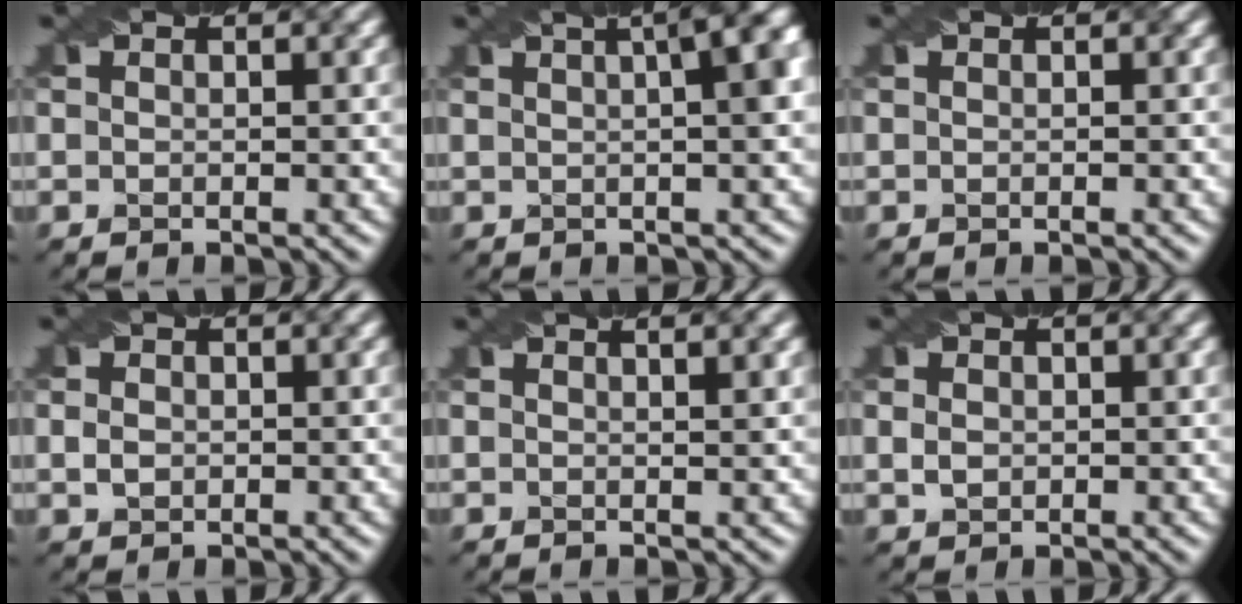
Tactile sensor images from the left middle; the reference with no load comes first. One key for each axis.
{"total": 9.2, "fx": 2.6, "fy": 3.9, "fz": 7.8, "tx": -0.039, "ty": 0.056, "tz": 0.005}
{"total": 0.0}
{"total": 1.6, "fx": 0.1, "fy": 1.3, "fz": 1.0, "tx": -0.021, "ty": 0.001, "tz": 0.002}
{"total": 2.4, "fx": 1.5, "fy": 0.8, "fz": 1.7, "tx": -0.009, "ty": 0.006, "tz": 0.000}
{"total": 1.7, "fx": 0.2, "fy": 1.3, "fz": 1.0, "tx": -0.022, "ty": 0.000, "tz": 0.006}